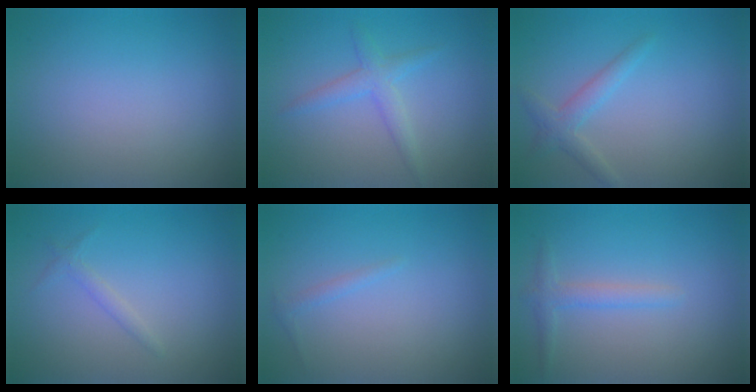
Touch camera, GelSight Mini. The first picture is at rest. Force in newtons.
{"total": 2.1, "press": 2.1, "slide": 0.3}
{"total": 1.9, "press": 1.9, "slide": 0.1}
{"total": 0.9, "press": 0.9, "slide": 0.1}
{"total": 0.6, "press": 0.6, "slide": 0.1}
{"total": 1.6, "press": 1.6, "slide": 0.1}